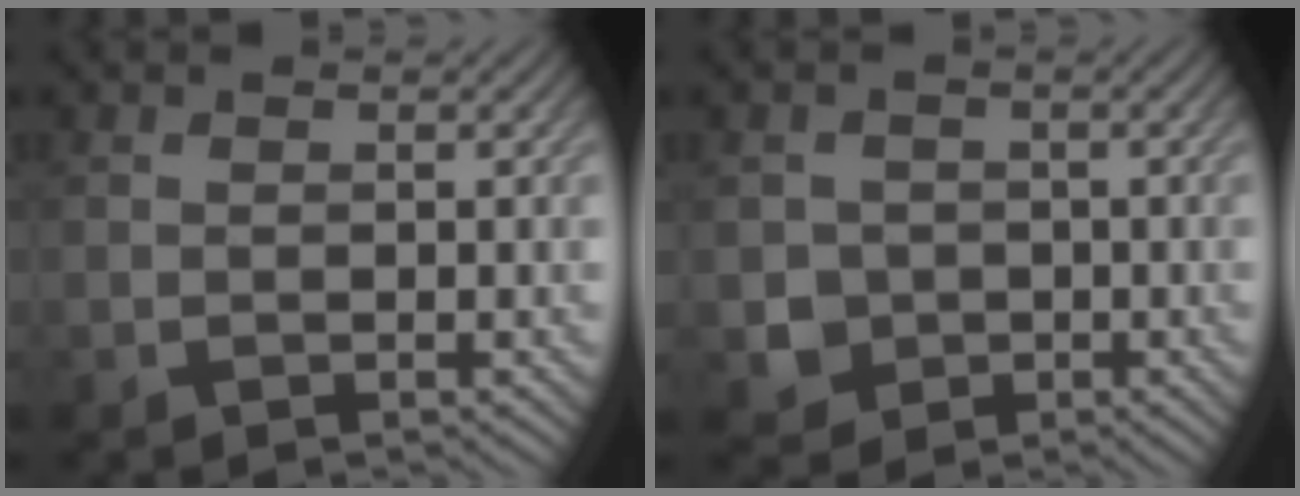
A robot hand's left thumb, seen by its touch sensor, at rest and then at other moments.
{"total": 3.4, "force": [-0.6, 3.2, 1.0], "torque": [-0.024, -0.004, -0.016]}